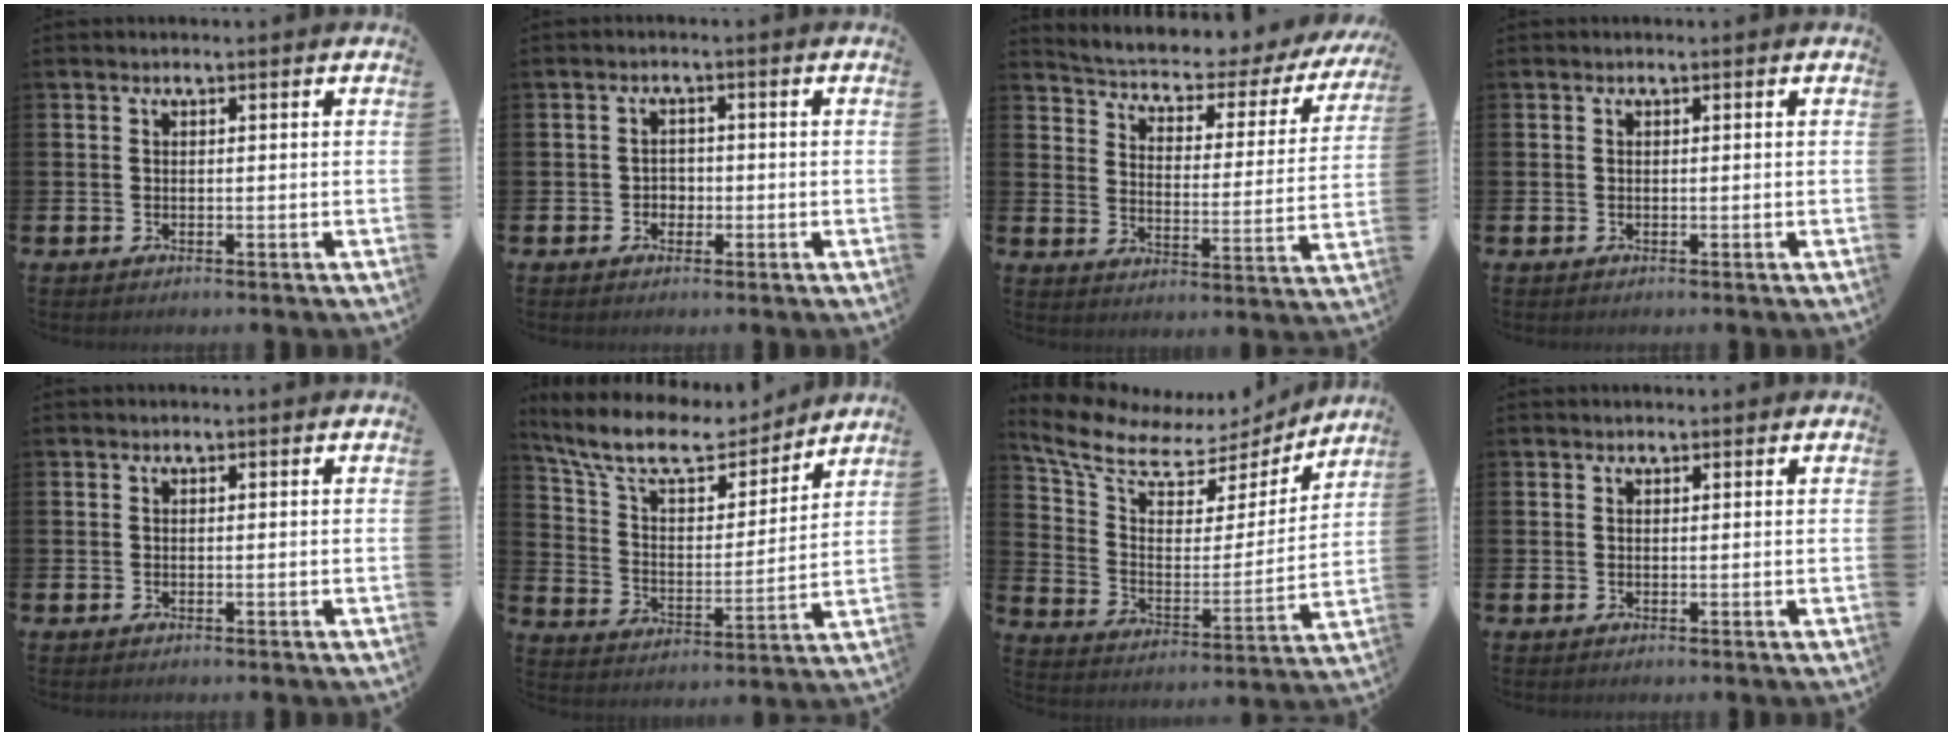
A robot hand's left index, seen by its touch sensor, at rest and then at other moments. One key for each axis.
{"total": 1.7, "fx": -0.4, "fy": 1.6, "fz": 0.6, "tx": 0.002, "ty": -0.001, "tz": -0.014}
{"total": 4.3, "fx": 3.8, "fy": 1.4, "fz": 1.5, "tx": -0.049, "ty": -0.036, "tz": 0.053}
{"total": 0.0}
{"total": 0.0}
{"total": 10.4, "fx": 9.2, "fy": 2.9, "fz": 4.0, "tx": -0.108, "ty": -0.057, "tz": 0.159}
{"total": 9.0, "fx": 7.5, "fy": 3.8, "fz": 3.1, "tx": -0.101, "ty": -0.049, "tz": 0.128}
{"total": 0.7, "fx": 0.7, "fy": 0.2, "fz": 0.1, "tx": 0.014, "ty": -0.004, "tz": 0.010}